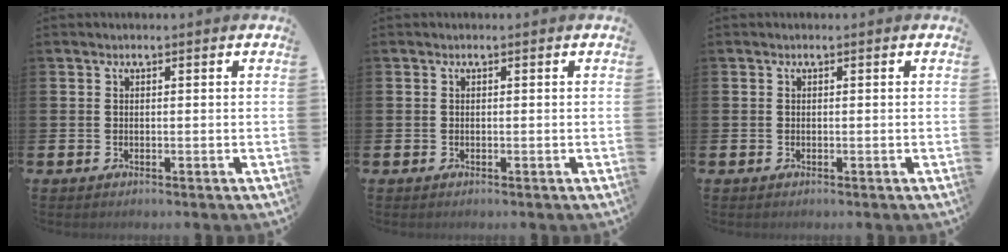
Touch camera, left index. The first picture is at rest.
{"total": 0.0}
{"total": 0.0}